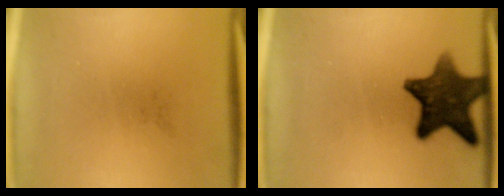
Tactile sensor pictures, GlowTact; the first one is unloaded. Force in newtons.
{"total": 12.2}